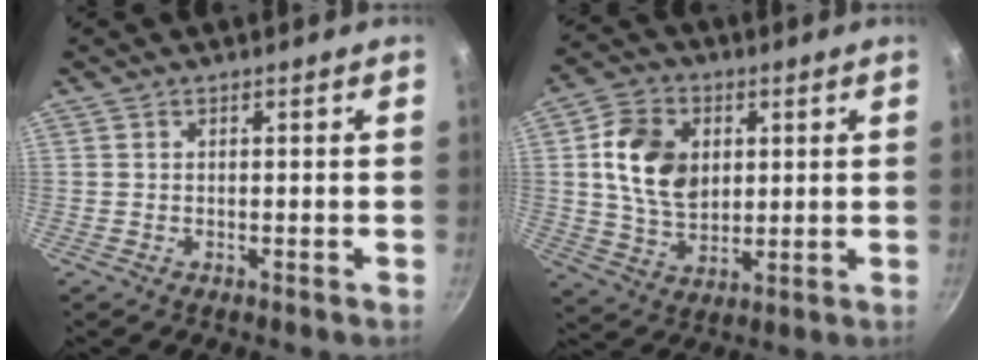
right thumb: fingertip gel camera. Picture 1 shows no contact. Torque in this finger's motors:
{"motor_torque": [0.66, 0.86, 0.64, 0.32, 0.26]}